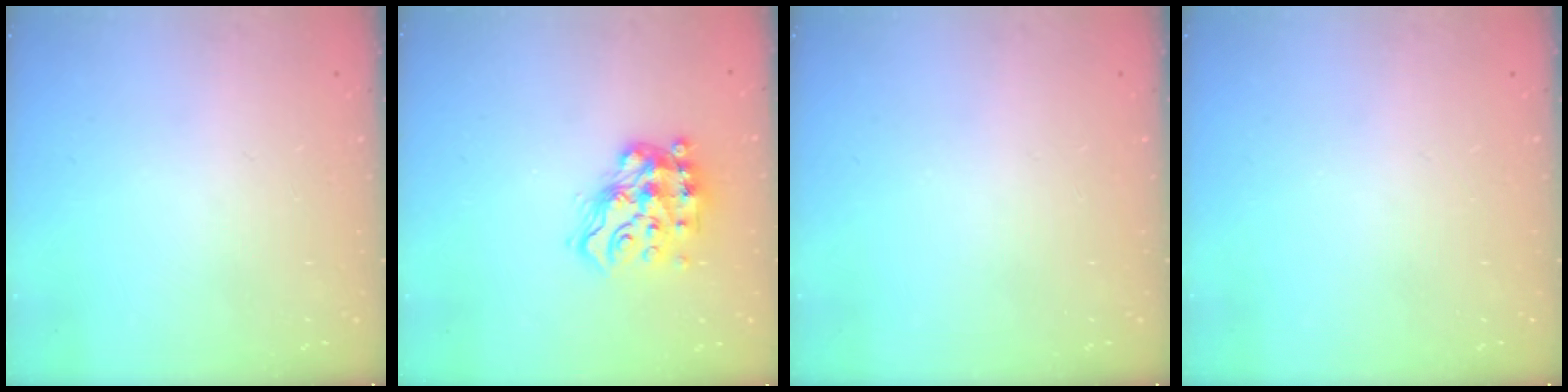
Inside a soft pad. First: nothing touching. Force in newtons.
{"total": 14.5, "press": 14.3, "slide": 1.9}
{"total": 0.0}
{"total": 0.0}